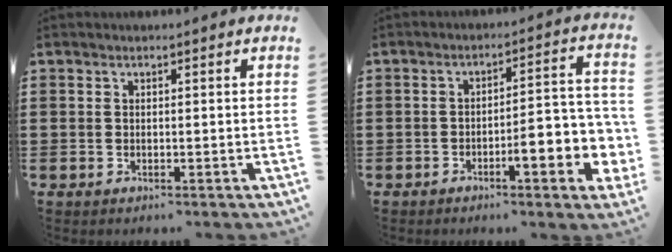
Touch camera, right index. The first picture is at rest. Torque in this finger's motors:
{"motor_torque": [2.14, 0.00, 0.27, 0.08]}